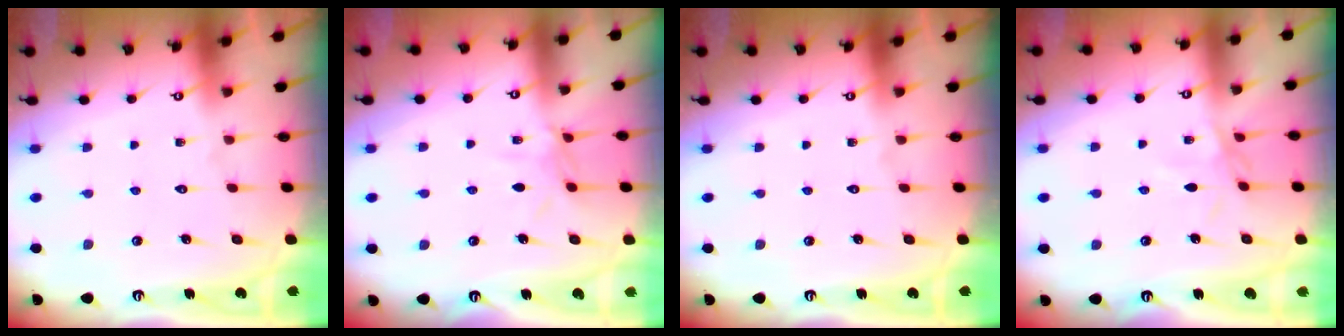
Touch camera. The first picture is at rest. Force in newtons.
{"total": 5.7, "press": 5.7, "slide": 0.5}
{"total": 0.0}
{"total": 4.0, "press": 4.0, "slide": 0.5}